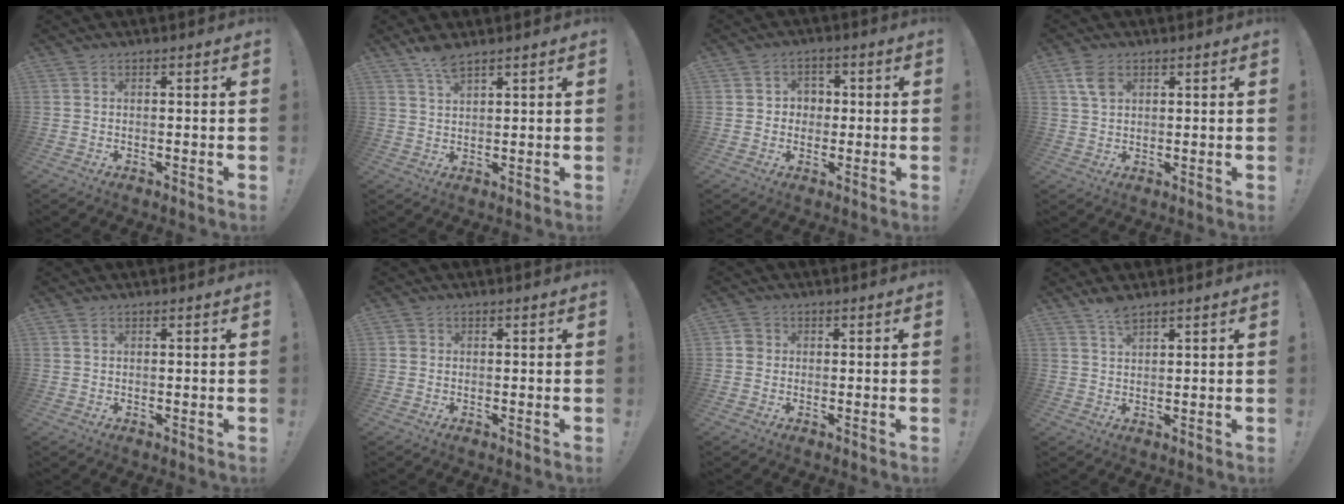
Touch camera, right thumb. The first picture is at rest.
{"total": 4.8, "force": [3.8, 1.2, 2.8], "torque": [-0.048, -0.021, 0.067]}
{"total": 4.3, "force": [0.1, 4.1, 1.1], "torque": [-0.016, 0.001, -0.001]}
{"total": 5.4, "force": [2.5, 3.4, 3.4], "torque": [-0.060, -0.002, 0.049]}
{"total": 0.7, "force": [0.4, 0.5, 0.4], "torque": [-0.006, -0.001, 0.007]}
{"total": 1.0, "force": [0.1, 1.0, 0.2], "torque": [-0.004, 0.003, 0.001]}
{"total": 2.7, "force": [0.0, 2.5, 1.0], "torque": [-0.011, 0.007, -0.001]}
{"total": 3.7, "force": [2.9, 1.0, 2.0], "torque": [-0.029, -0.018, 0.050]}